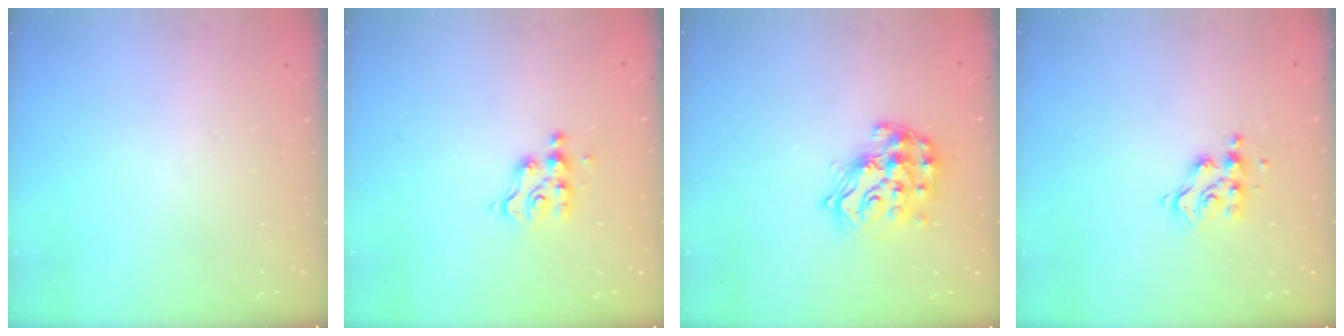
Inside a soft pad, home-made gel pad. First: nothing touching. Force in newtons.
{"total": 5.8, "press": 5.8, "slide": 0.0}
{"total": 16.9, "press": 16.9, "slide": 1.0}
{"total": 9.0, "press": 9.0, "slide": 0.5}